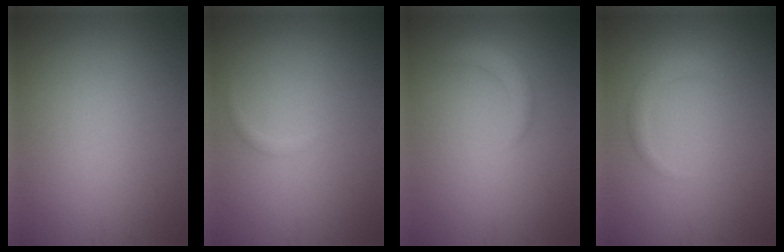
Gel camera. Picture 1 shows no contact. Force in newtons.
{"total": 0.5, "press": 0.5, "slide": 0.0}
{"total": 1.7, "press": 1.7, "slide": 0.3}
{"total": 1.6, "press": 1.6, "slide": 0.1}